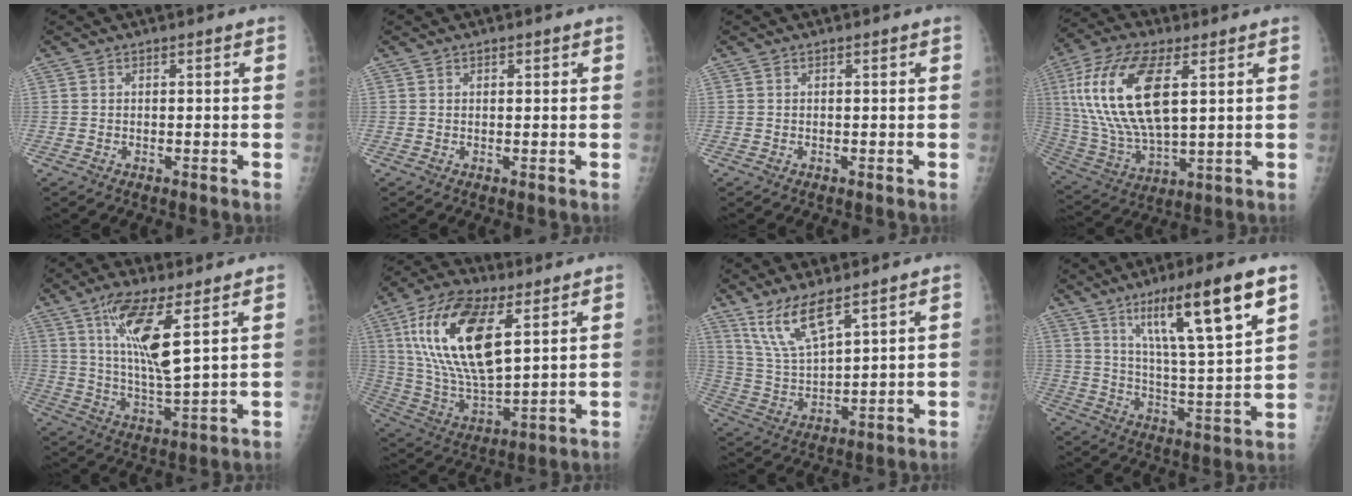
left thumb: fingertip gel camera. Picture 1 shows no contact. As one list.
[{"total": 1.0, "force": [0.6, 0.6, 0.6], "torque": [-0.004, -0.002, 0.007]}, {"total": 0.0}, {"total": 20.6, "force": [5.6, 9.3, 17.5], "torque": [-0.359, -0.013, 0.107]}, {"total": 12.6, "force": [5.6, 2.7, 11.0], "torque": [-0.217, -0.037, 0.110]}, {"total": 21.0, "force": [7.7, 9.0, 17.4], "torque": [-0.327, -0.024, 0.145]}, {"total": 10.4, "force": [7.2, 2.7, 7.0], "torque": [-0.139, -0.035, 0.159]}, {"total": 19.0, "force": [10.1, 2.6, 15.9], "torque": [-0.250, -0.040, 0.171]}]